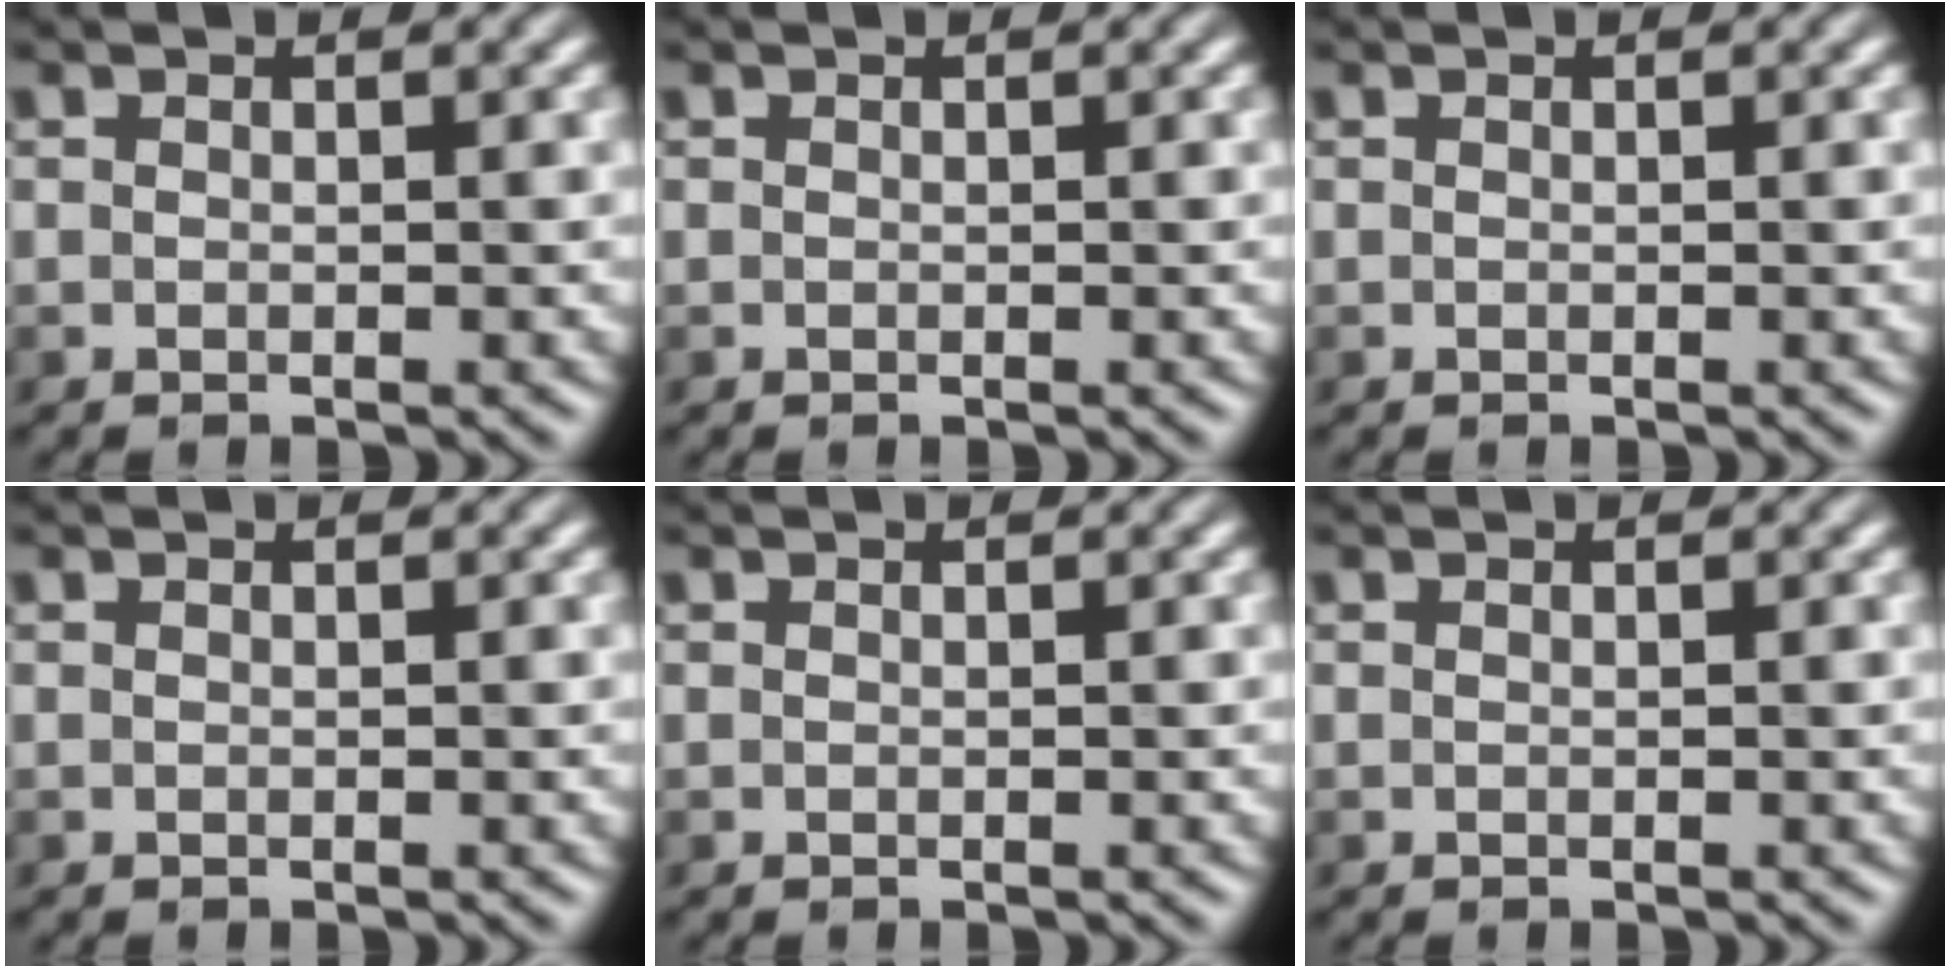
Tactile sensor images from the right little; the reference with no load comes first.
{"total": 0.0}
{"total": 0.0}
{"total": 0.0}
{"total": 0.0}
{"total": 0.0}